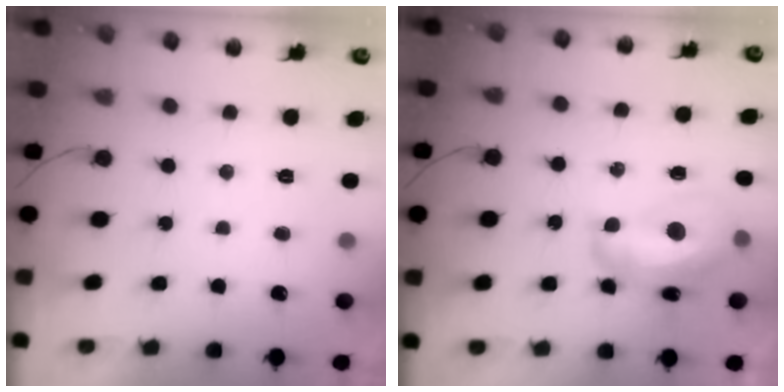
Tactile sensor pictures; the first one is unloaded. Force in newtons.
{"total": 13.4, "press": 13.3, "slide": 1.4}